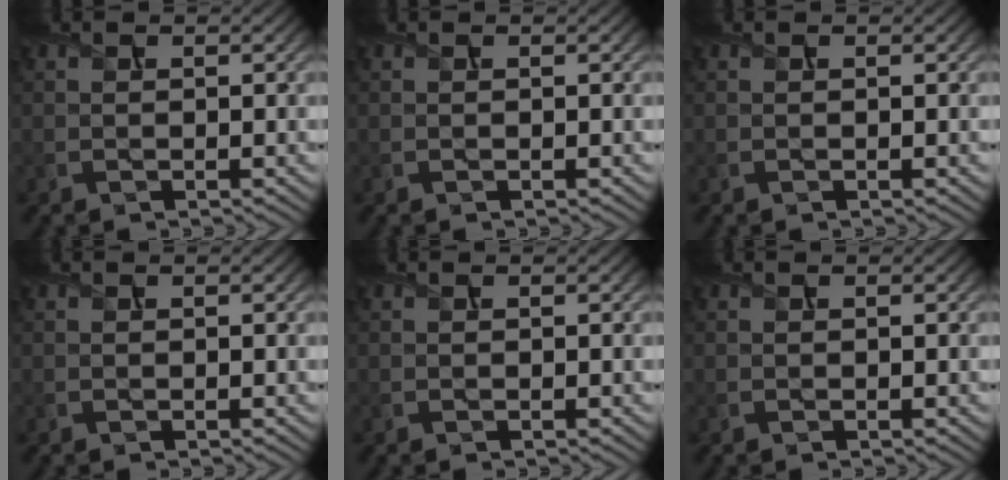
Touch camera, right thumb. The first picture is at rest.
{"total": 0.0}
{"total": 0.0}
{"total": 0.0}
{"total": 0.0}
{"total": 0.0}